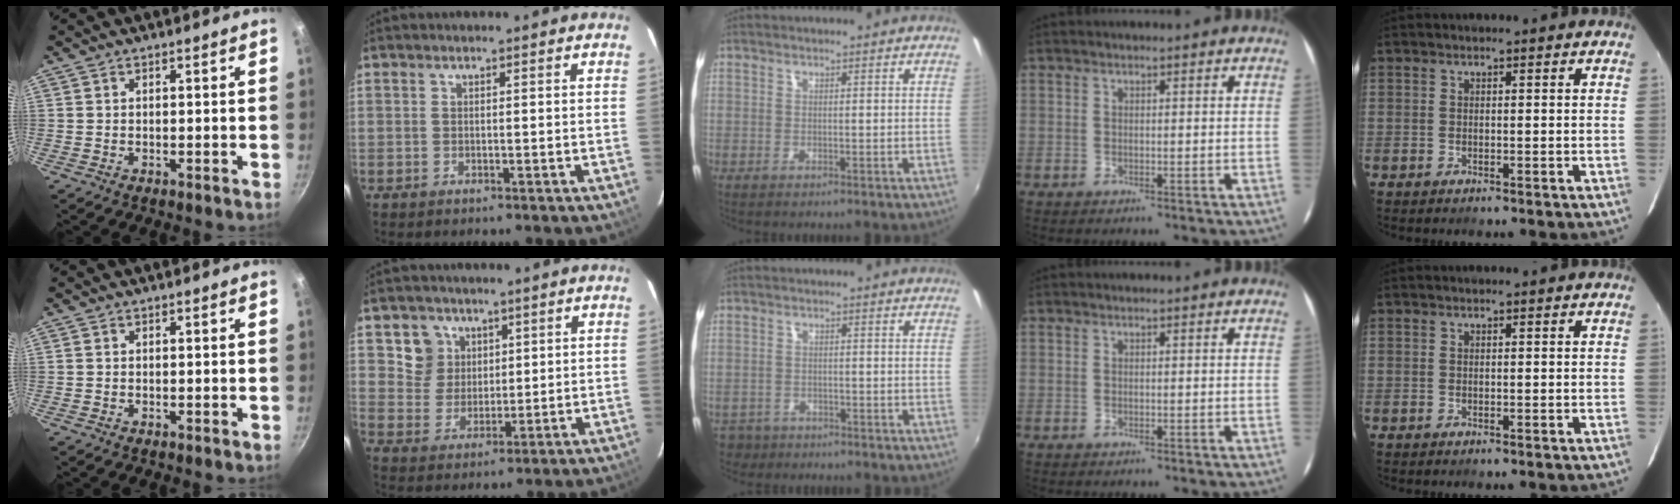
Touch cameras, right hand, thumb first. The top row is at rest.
{"index": {"total": 6.9, "force": [3.1, 6.1, 1.1], "torque": [-0.021, 0.014, 0.065]}, "middle": {"total": 4.2, "force": [-2.8, 3.0, 0.9], "torque": [-0.033, -0.006, -0.046]}}